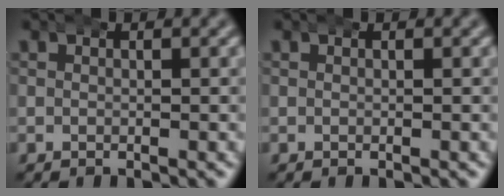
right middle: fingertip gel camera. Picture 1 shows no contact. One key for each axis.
{"total": 0.0}